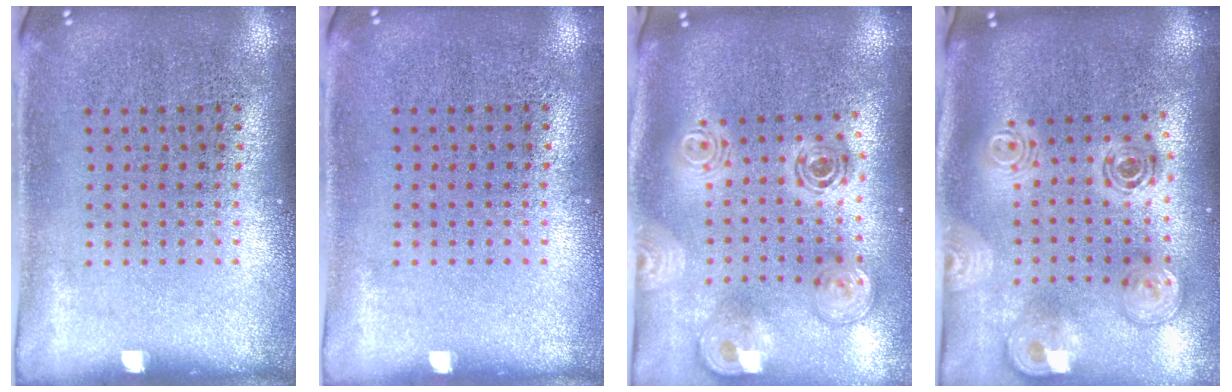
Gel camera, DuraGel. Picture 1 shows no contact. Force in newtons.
{"total": 0.0}
{"total": 1.9, "press": 1.6, "slide": 1.0}
{"total": 2.0, "press": 1.7, "slide": 1.0}